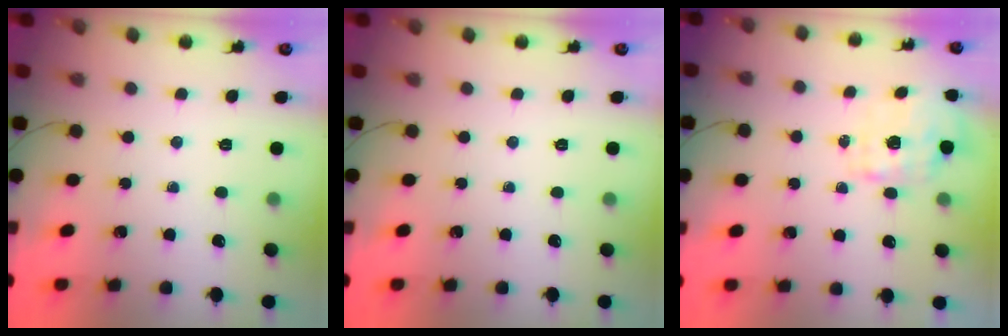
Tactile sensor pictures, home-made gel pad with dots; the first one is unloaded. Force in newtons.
{"total": 0.0}
{"total": 1.9, "press": 1.9, "slide": 0.5}